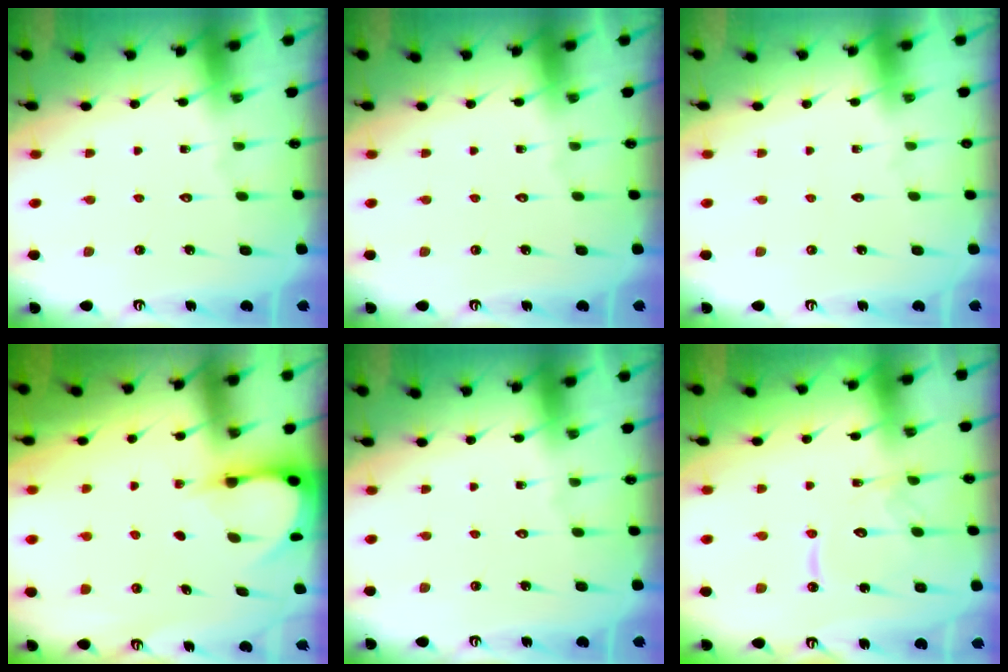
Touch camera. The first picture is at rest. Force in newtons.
{"total": 0.0}
{"total": 0.0}
{"total": 3.2, "press": 3.2, "slide": 0.4}
{"total": 0.0}
{"total": 10.9, "press": 10.9, "slide": 1.1}